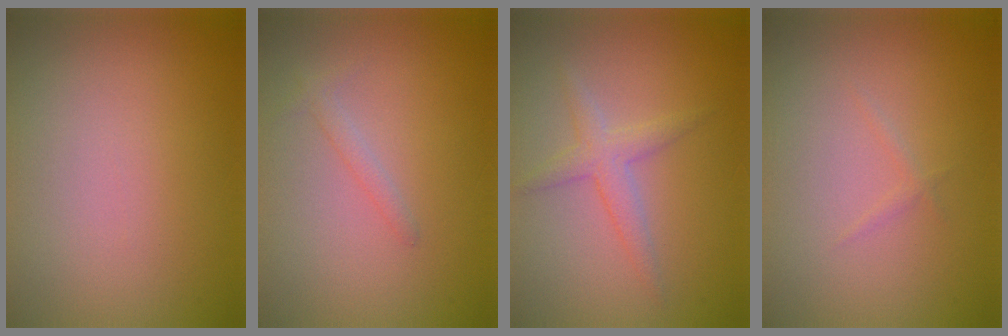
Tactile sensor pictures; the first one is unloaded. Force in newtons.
{"total": 1.1, "press": 1.1, "slide": 0.1}
{"total": 2.2, "press": 2.2, "slide": 0.1}
{"total": 0.5, "press": 0.5, "slide": 0.1}